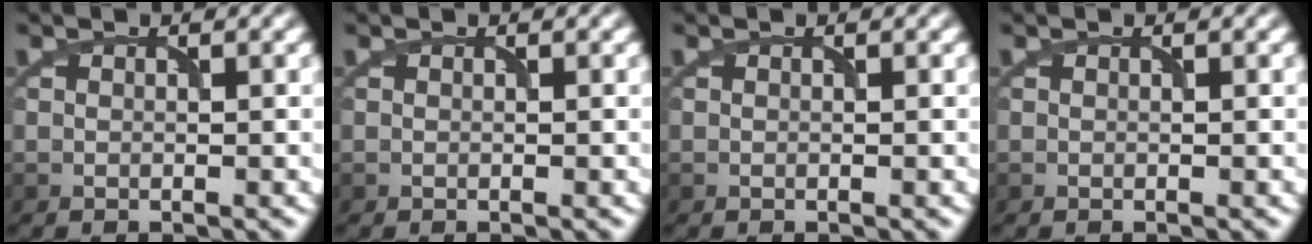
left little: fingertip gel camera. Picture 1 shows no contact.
{"total": 0.0}
{"total": 0.0}
{"total": 0.0}